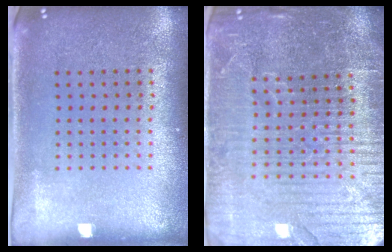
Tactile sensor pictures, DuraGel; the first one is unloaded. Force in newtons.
{"total": 5.3, "press": 4.9, "slide": 2.2}